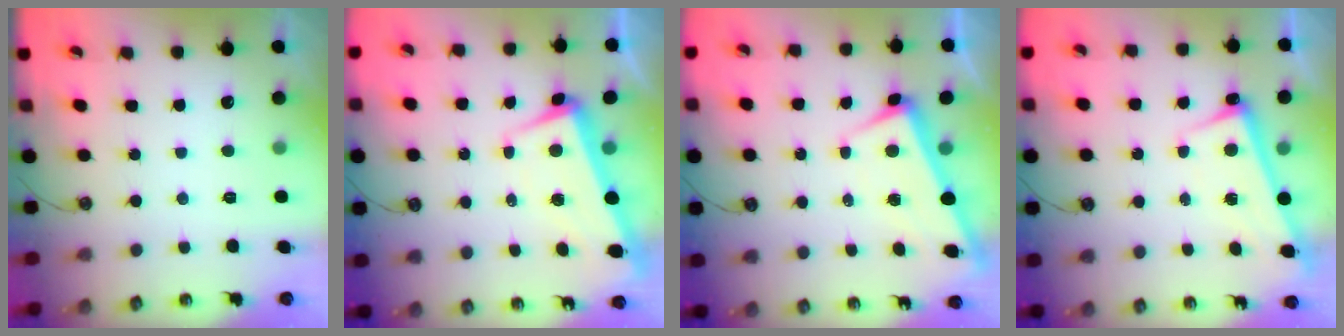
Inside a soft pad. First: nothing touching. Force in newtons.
{"total": 2.2, "press": 0.7, "slide": 2.1}
{"total": 1.9, "press": 1.8, "slide": 0.6}
{"total": 2.7, "press": 2.7, "slide": 0.5}